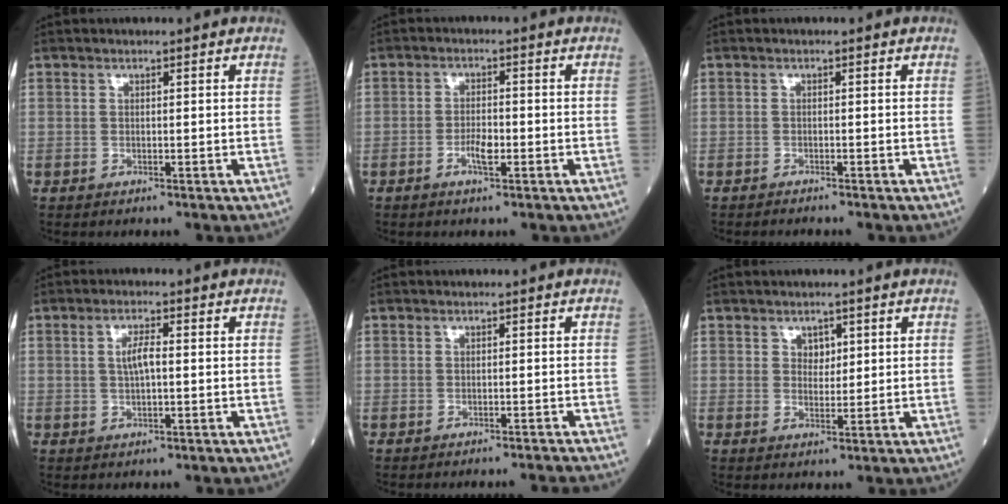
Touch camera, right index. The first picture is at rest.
{"total": 3.1, "force": [-1.2, 0.8, 2.7], "torque": [-0.053, 0.002, -0.023]}
{"total": 1.4, "force": [-1.3, -0.3, 0.4], "torque": [-0.010, -0.004, -0.016]}
{"total": 3.0, "force": [0.2, 0.7, 2.9], "torque": [-0.058, 0.007, 0.005]}
{"total": 4.1, "force": [-3.9, -1.0, 0.7], "torque": [-0.005, -0.012, -0.045]}
{"total": 2.1, "force": [1.0, 1.5, 1.1], "torque": [-0.010, -0.003, 0.014]}